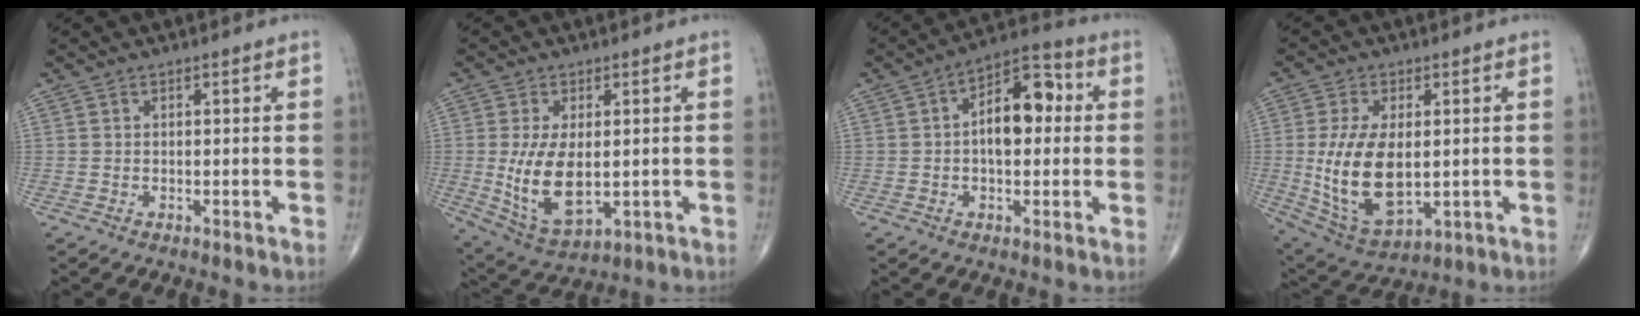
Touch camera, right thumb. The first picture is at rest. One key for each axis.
{"total": 11.7, "fx": -0.6, "fy": 6.2, "fz": 9.9, "tx": -0.187, "ty": -0.015, "tz": 0.007}
{"total": 11.0, "fx": 0.9, "fy": 6.0, "fz": 9.2, "tx": -0.126, "ty": 0.027, "tz": 0.004}
{"total": 15.4, "fx": -0.4, "fy": 8.3, "fz": 13.0, "tx": -0.247, "ty": -0.011, "tz": 0.013}